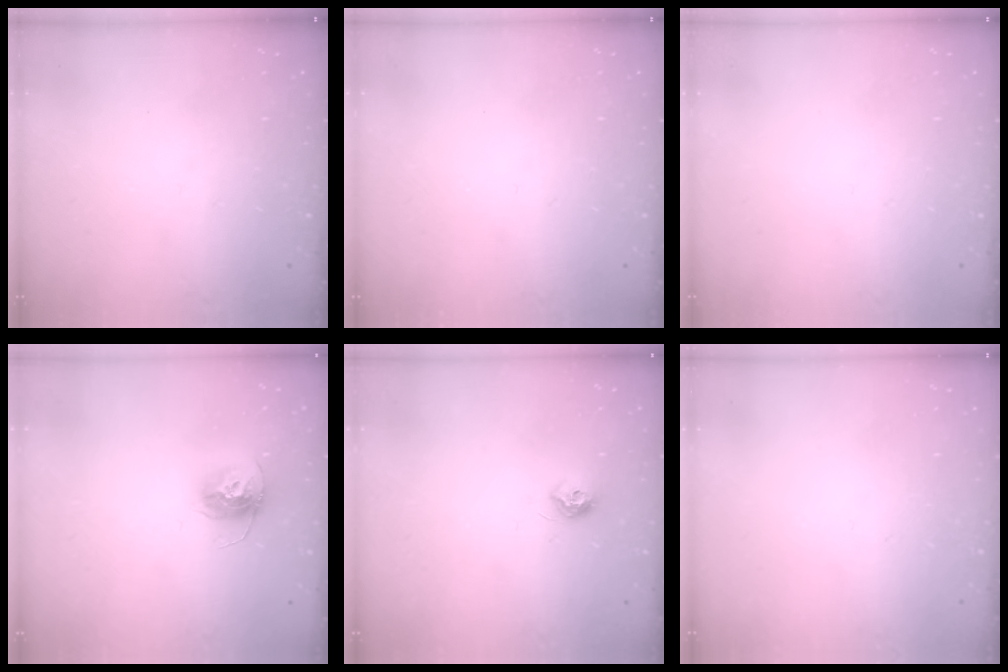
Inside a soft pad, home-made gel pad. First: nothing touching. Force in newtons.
{"total": 0.0}
{"total": 0.0}
{"total": 12.1, "press": 12.1, "slide": 1.1}
{"total": 7.2, "press": 7.2, "slide": 0.5}
{"total": 0.0}